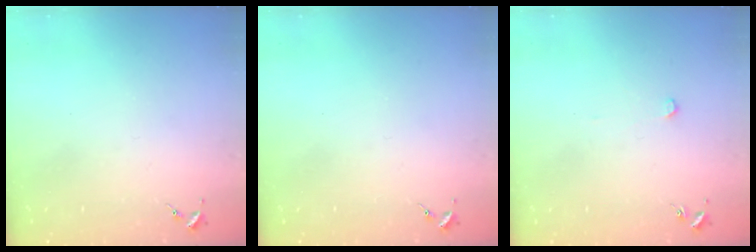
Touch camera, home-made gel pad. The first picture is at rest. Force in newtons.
{"total": 0.0}
{"total": 2.9, "press": 2.9, "slide": 0.1}